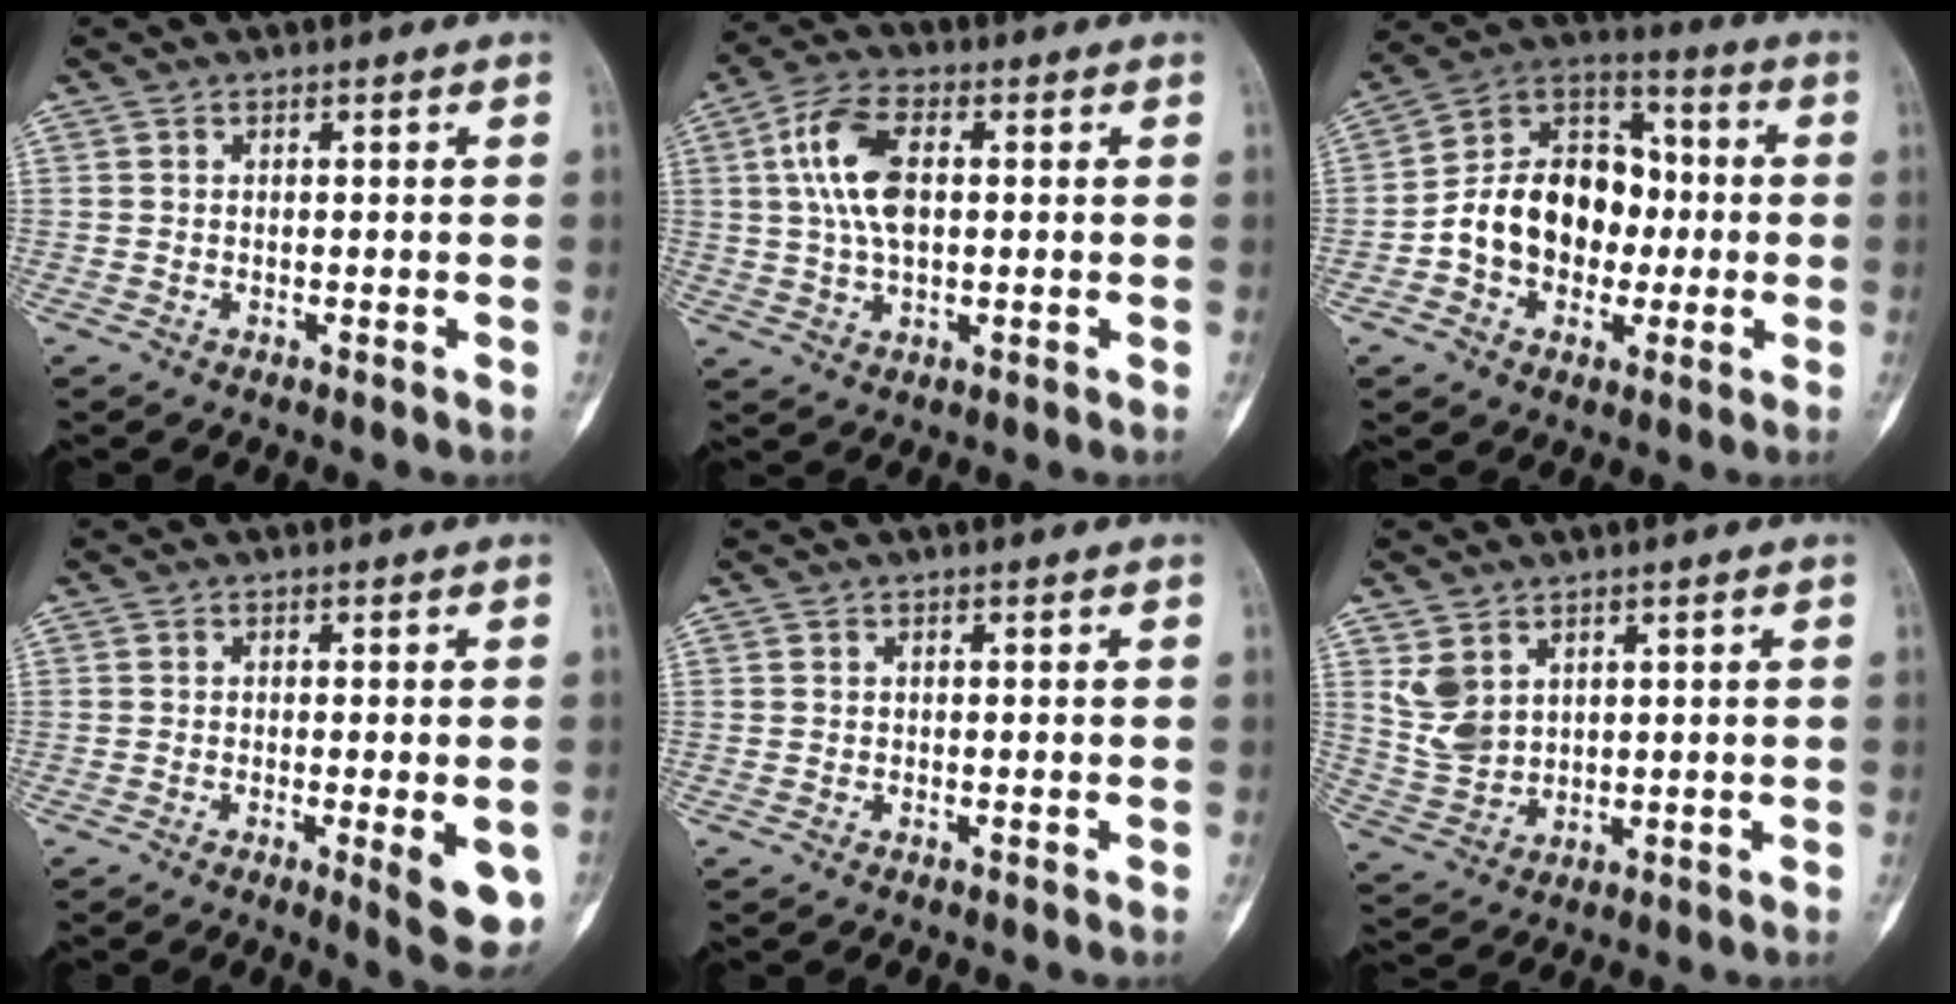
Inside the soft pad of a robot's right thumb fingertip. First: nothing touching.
{"total": 10.7, "force": [1.8, 5.6, 8.9], "torque": [-0.179, 0.010, 0.033]}
{"total": 16.9, "force": [-1.8, 12.9, 10.8], "torque": [-0.129, 0.041, -0.035]}
{"total": 7.5, "force": [-2.0, 1.9, 7.0], "torque": [-0.079, -0.014, -0.023]}
{"total": 0.0}
{"total": 6.6, "force": [3.1, 4.5, 3.7], "torque": [-0.064, -0.014, 0.079]}